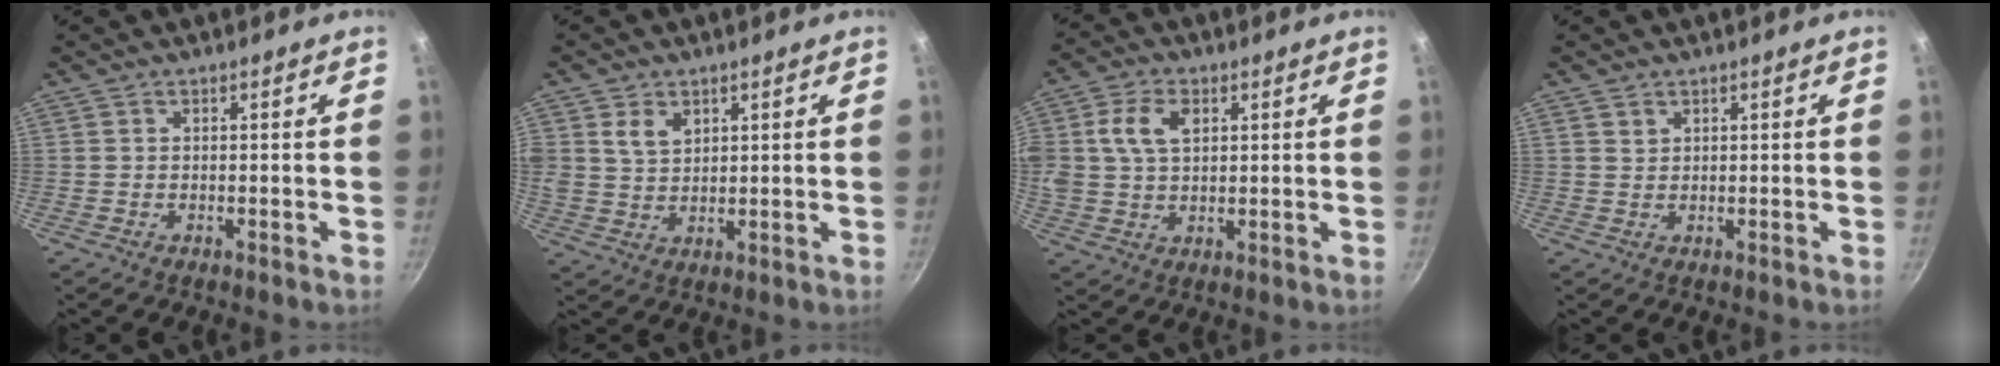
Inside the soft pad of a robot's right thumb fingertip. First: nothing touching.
{"total": 5.1, "force": [2.3, 3.7, 2.8], "torque": [-0.039, -0.010, 0.047]}
{"total": 9.6, "force": [2.7, 6.3, 6.6], "torque": [-0.120, 0.010, 0.045]}
{"total": 1.2, "force": [0.8, 0.9, 0.4], "torque": [-0.004, 0.000, 0.014]}